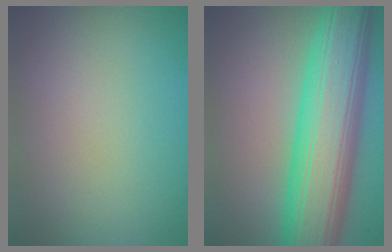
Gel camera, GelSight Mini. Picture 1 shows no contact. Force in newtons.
{"total": 12.5, "press": 12.5, "slide": 0.0}